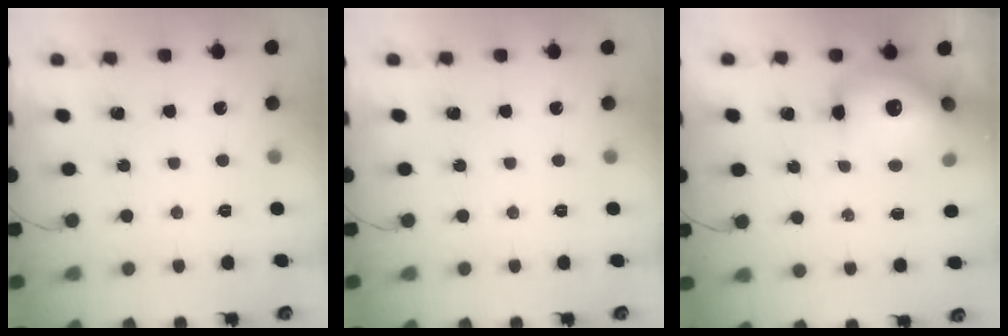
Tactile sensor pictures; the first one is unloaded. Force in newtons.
{"total": 0.0}
{"total": 16.7, "press": 16.2, "slide": 3.7}